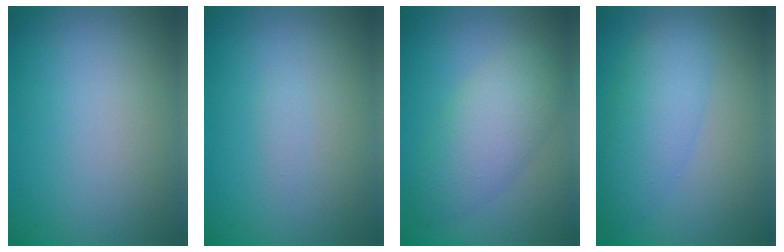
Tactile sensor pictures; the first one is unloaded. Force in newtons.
{"total": 0.6, "press": 0.6, "slide": 0.0}
{"total": 5.0, "press": 5.0, "slide": 0.1}
{"total": 4.8, "press": 4.8, "slide": 0.0}